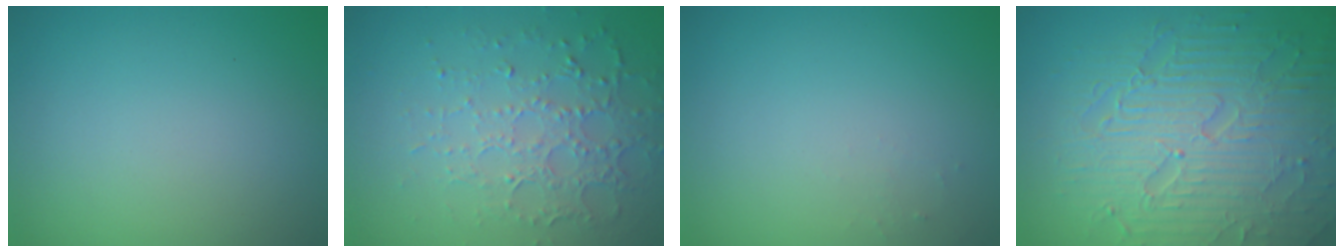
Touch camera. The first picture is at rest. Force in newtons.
{"total": 4.9, "press": 3.5, "slide": 3.4}
{"total": 0.5, "press": 0.5, "slide": 0.2}
{"total": 9.0, "press": 6.4, "slide": 6.4}